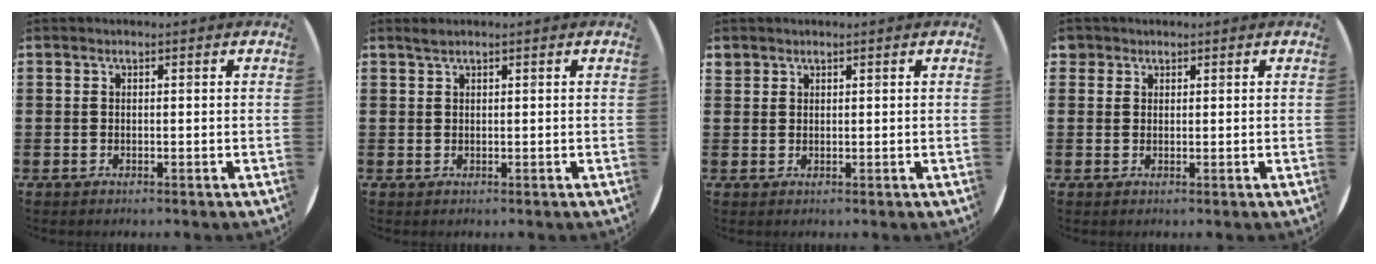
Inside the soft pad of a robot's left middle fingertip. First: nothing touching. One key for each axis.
{"total": 0.7, "fx": 0.6, "fy": -0.1, "fz": 0.3, "tx": -0.004, "ty": 0.001, "tz": 0.011}
{"total": 1.1, "fx": 1.0, "fy": 0.4, "fz": -0.2, "tx": 0.002, "ty": 0.003, "tz": 0.020}
{"total": 1.2, "fx": 1.0, "fy": 0.7, "fz": 0.0, "tx": 0.006, "ty": 0.000, "tz": 0.018}